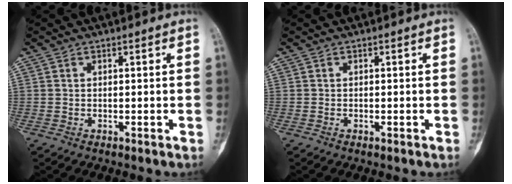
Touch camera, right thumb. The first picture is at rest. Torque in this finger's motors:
{"motor_torque": [-0.28, -0.04, -0.01, -0.06, -0.03]}